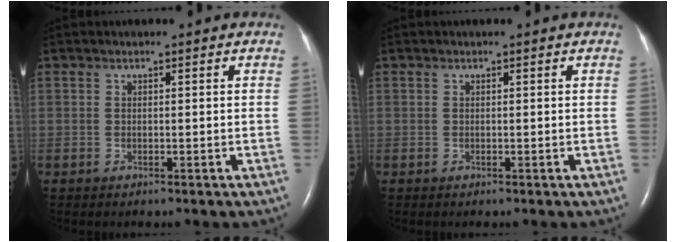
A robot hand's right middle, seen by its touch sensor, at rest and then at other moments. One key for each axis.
{"total": 0.0}